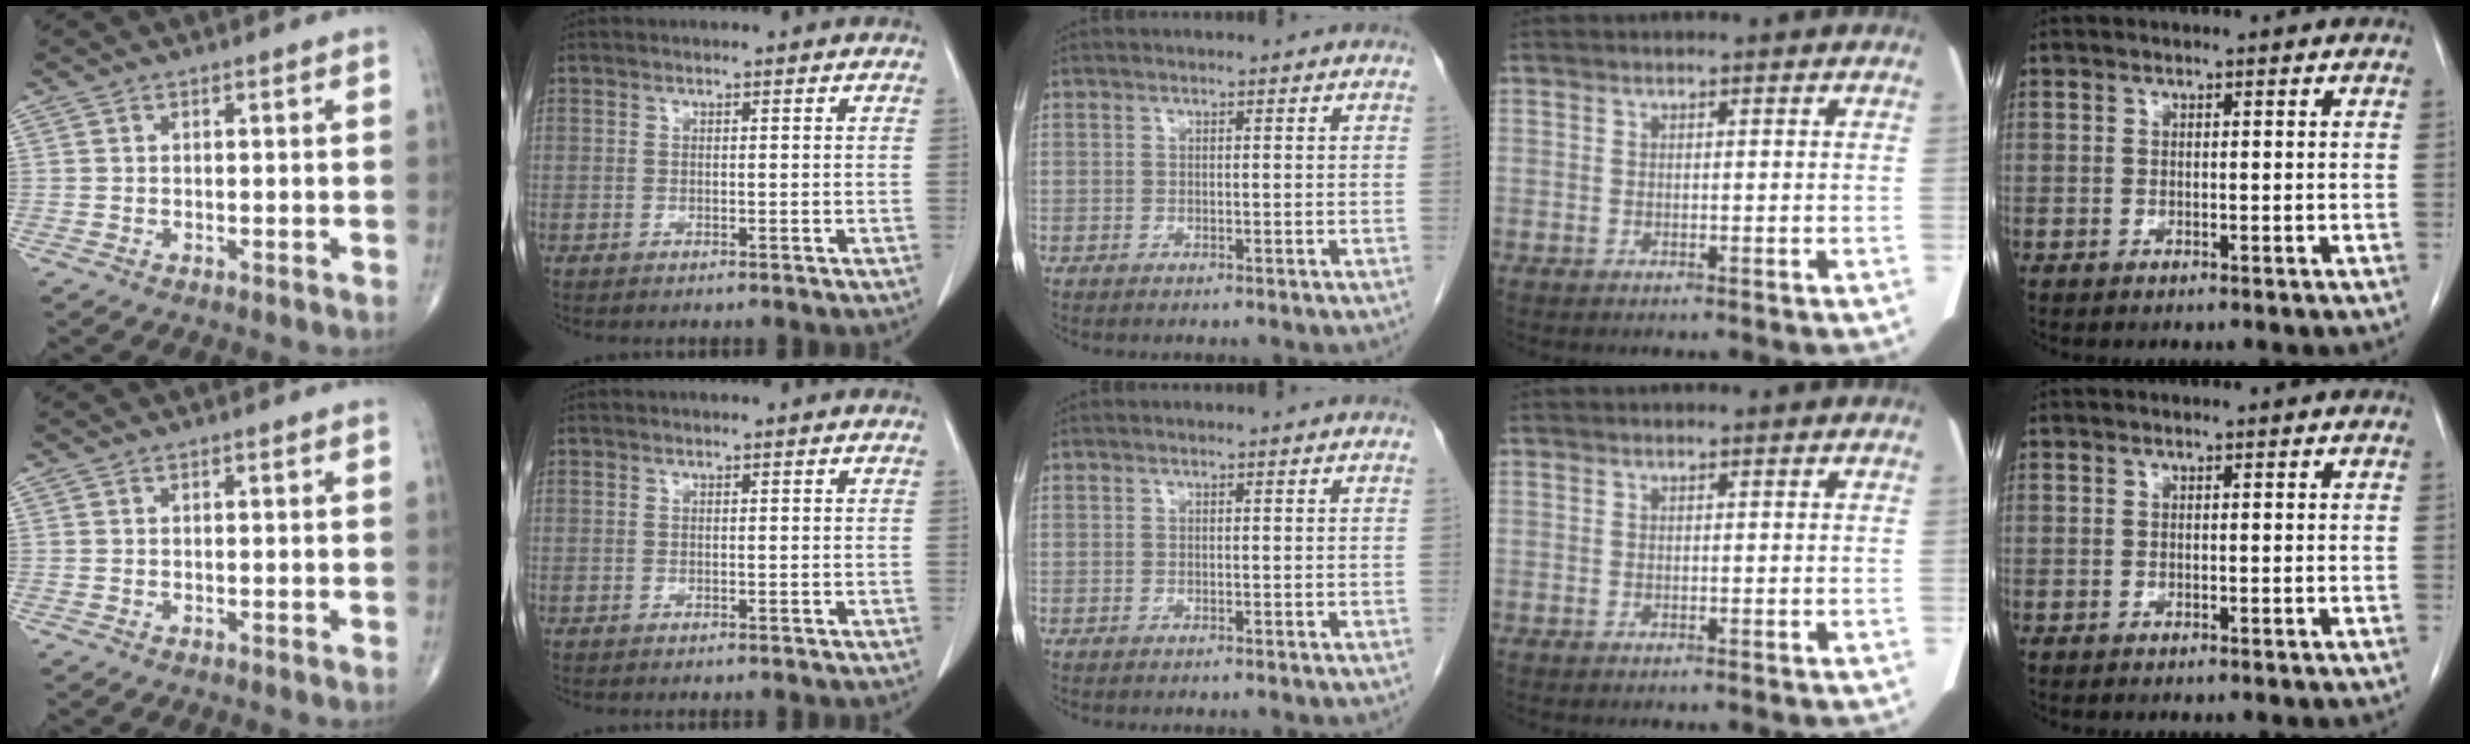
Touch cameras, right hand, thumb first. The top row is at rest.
{}